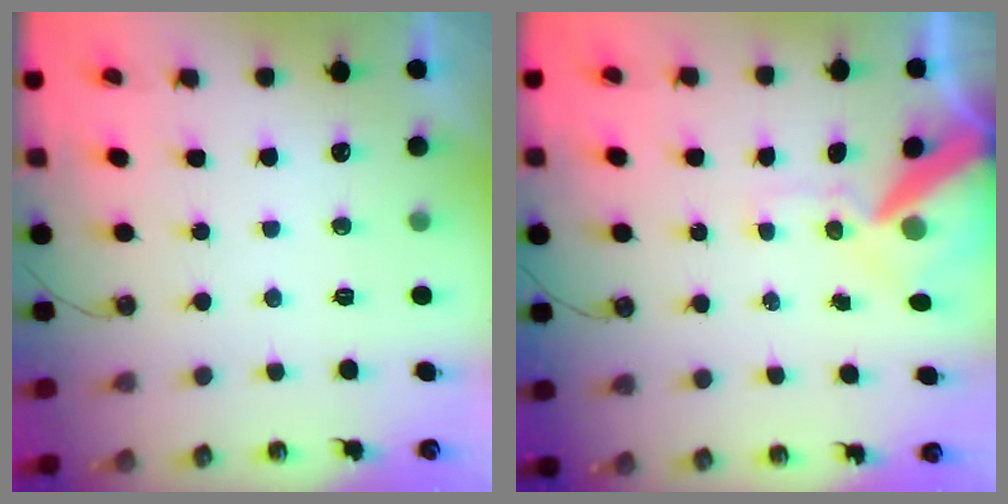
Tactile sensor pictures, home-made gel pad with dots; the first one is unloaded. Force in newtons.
{"total": 13.4, "press": 13.2, "slide": 1.8}